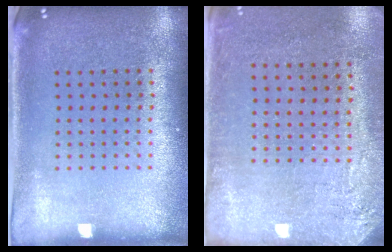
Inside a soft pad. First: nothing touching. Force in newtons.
{"total": 2.7, "press": 2.3, "slide": 1.4}